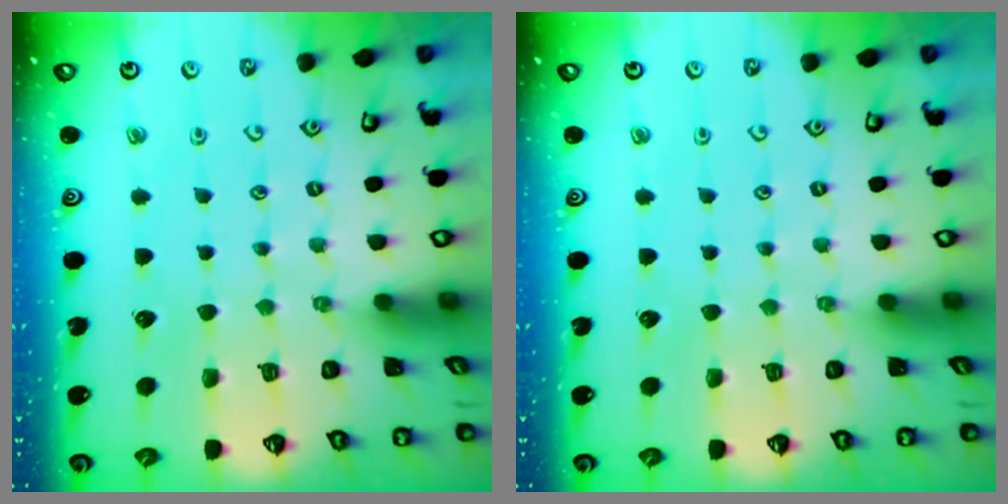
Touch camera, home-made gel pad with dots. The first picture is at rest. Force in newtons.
{"total": 0.0}